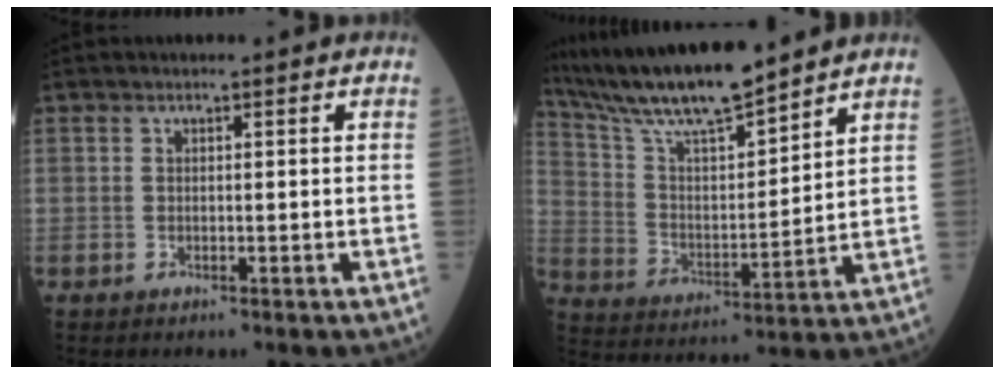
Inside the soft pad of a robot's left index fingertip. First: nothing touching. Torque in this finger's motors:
{"motor_torque": [0.73, -0.61, 0.35, 0.11]}